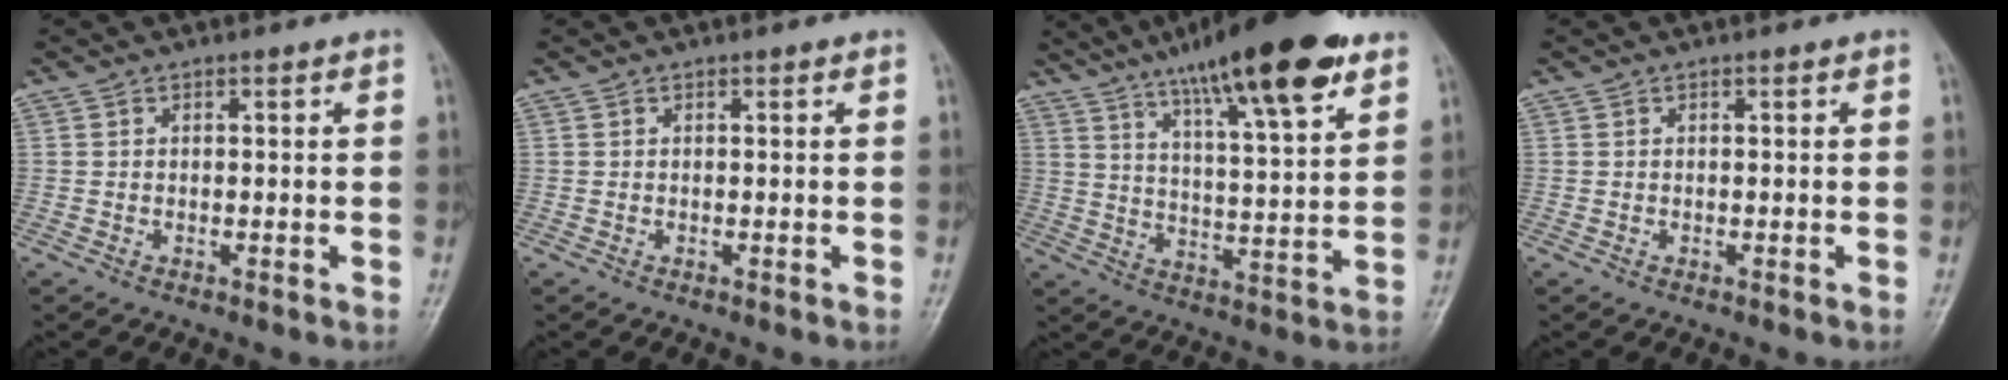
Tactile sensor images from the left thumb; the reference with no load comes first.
{"total": 0.0}
{"total": 20.3, "force": [13.0, 3.9, 15.1], "torque": [-0.220, -0.046, 0.206]}
{"total": 0.0}